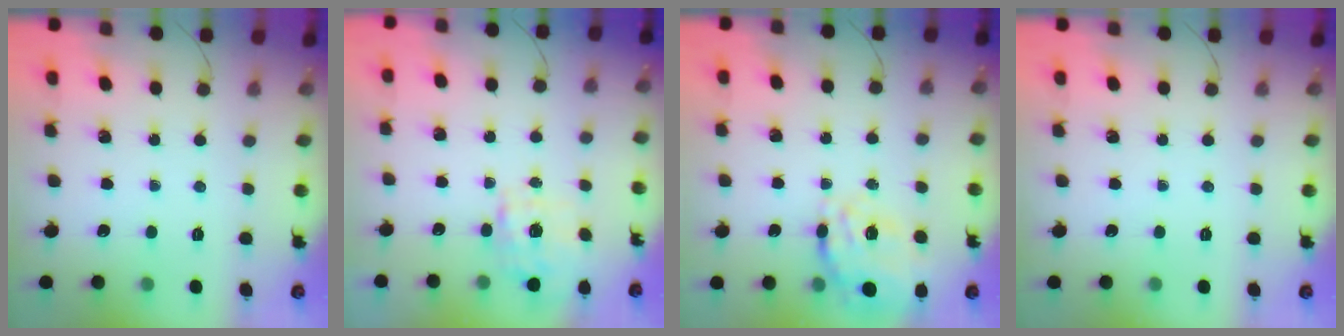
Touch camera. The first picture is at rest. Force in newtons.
{"total": 9.8, "press": 9.8, "slide": 0.5}
{"total": 14.3, "press": 13.7, "slide": 3.9}
{"total": 0.0}